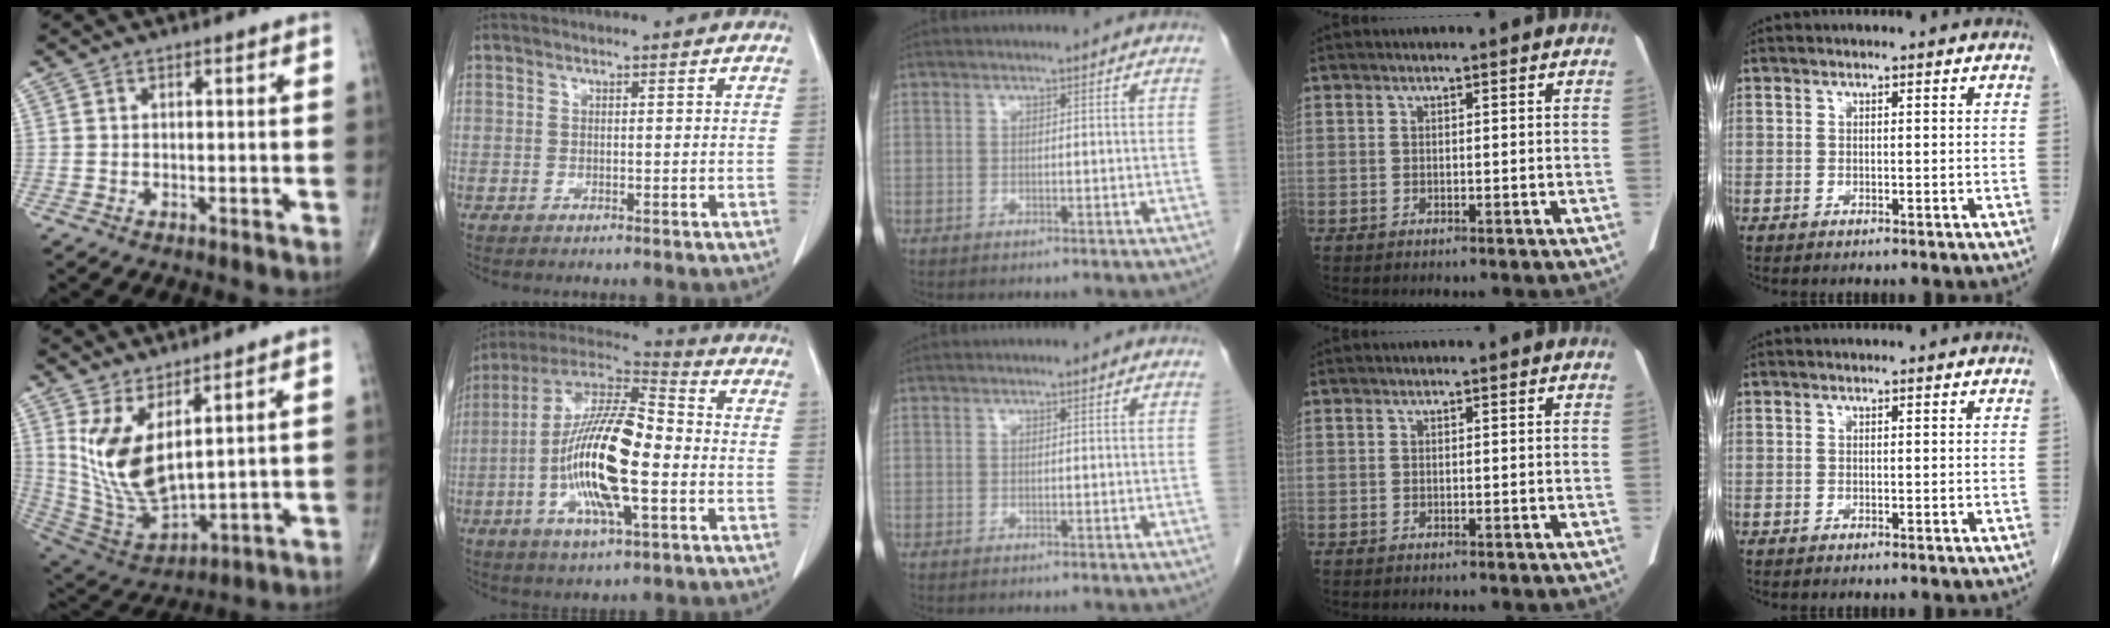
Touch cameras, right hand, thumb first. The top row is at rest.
{"thumb": {"total": 13.1, "force": [5.0, 5.2, 10.9], "torque": [-0.216, -0.048, 0.123]}, "index": {"total": 19.4, "force": [-3.3, 4.8, 18.5], "torque": [-0.366, 0.005, -0.059]}}